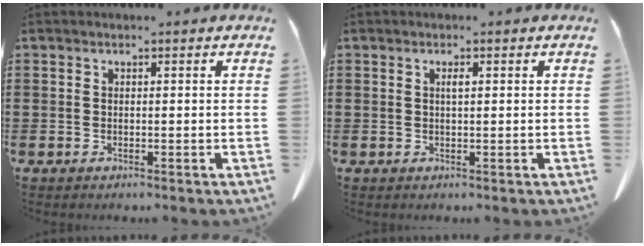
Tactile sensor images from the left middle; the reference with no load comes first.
{"total": 1.0, "force": [0.3, 0.1, 1.0], "torque": [-0.021, 0.000, 0.005]}